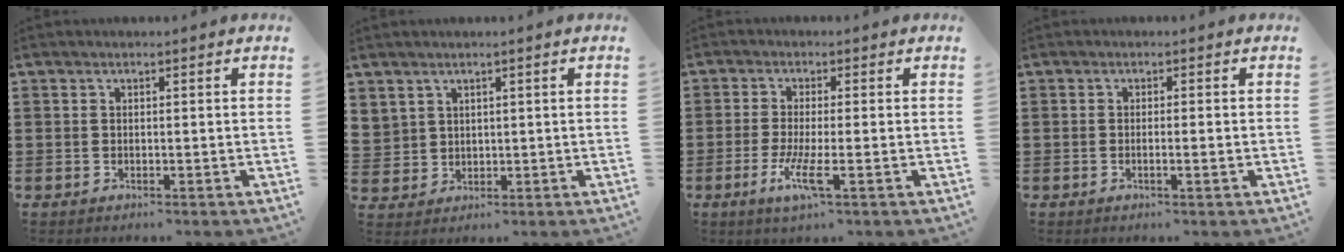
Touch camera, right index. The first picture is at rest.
{"total": 2.7, "force": [2.1, 1.7, 0.0], "torque": [-0.011, 0.003, 0.041]}
{"total": 5.2, "force": [-2.0, 0.4, 4.8], "torque": [-0.102, -0.018, -0.039]}
{"total": 1.3, "force": [-0.5, -0.1, 1.2], "torque": [-0.018, -0.005, -0.009]}